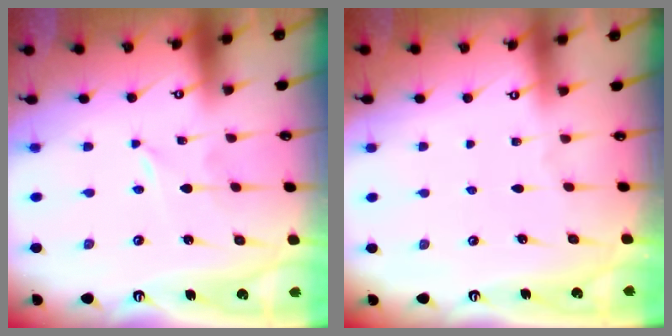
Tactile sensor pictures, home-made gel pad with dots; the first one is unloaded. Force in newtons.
{"total": 0.0}